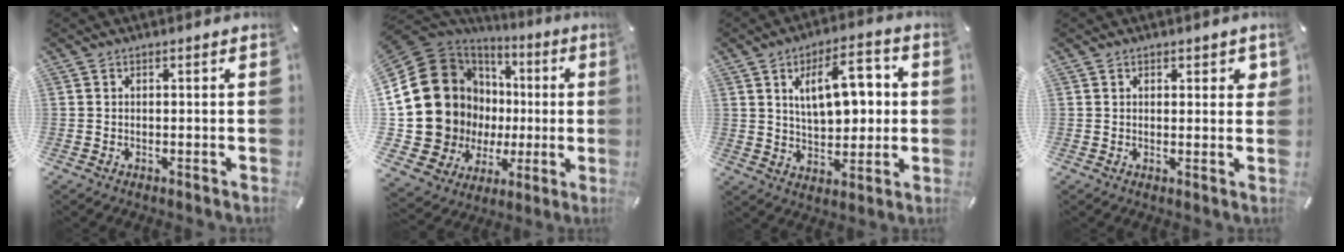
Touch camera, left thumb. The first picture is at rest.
{"total": 24.1, "force": [1.4, 20.1, 13.1], "torque": [-0.277, -0.032, 0.069]}
{"total": 13.4, "force": [3.9, 7.4, 10.5], "torque": [-0.151, -0.001, 0.064]}
{"total": 2.2, "force": [1.3, 1.3, 1.1], "torque": [-0.001, -0.004, 0.016]}